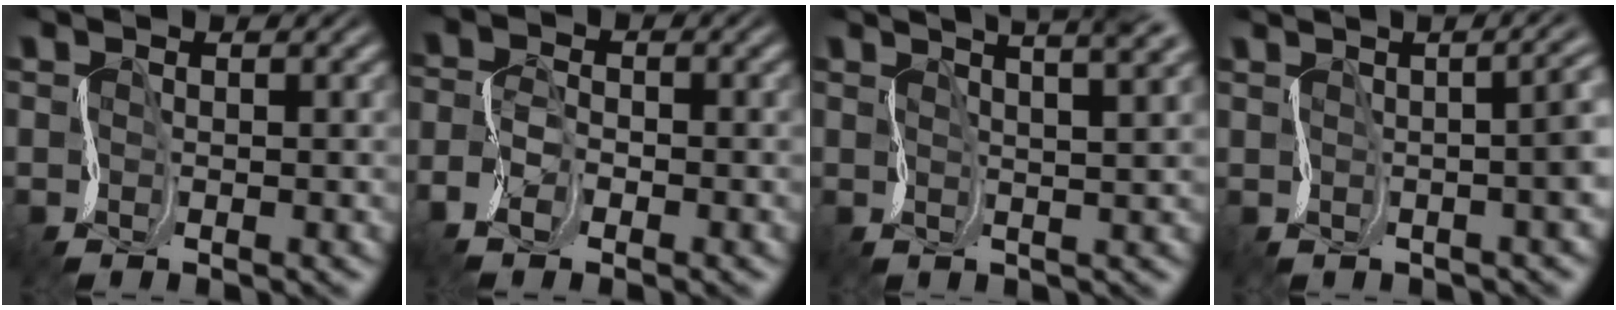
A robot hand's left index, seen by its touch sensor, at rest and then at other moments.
{"total": 4.8, "force": [-3.2, 2.5, 2.6], "torque": [-0.075, -0.005, -0.060]}
{"total": 9.0, "force": [5.5, 3.3, 6.3], "torque": [-0.047, 0.056, 0.043]}
{"total": 7.9, "force": [0.7, 3.9, 6.8], "torque": [-0.012, 0.028, -0.004]}